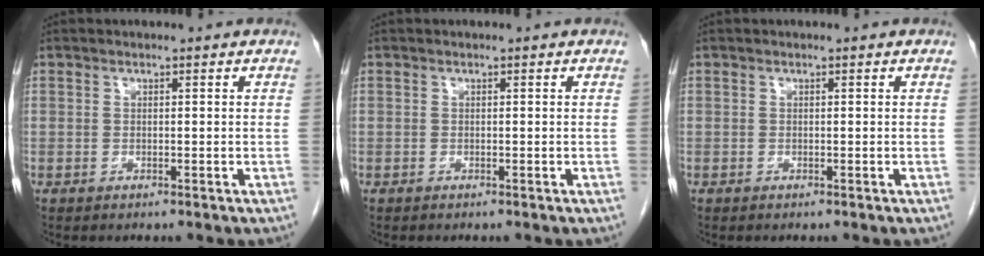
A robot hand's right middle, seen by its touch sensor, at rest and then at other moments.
{"total": 0.0}
{"total": 0.0}